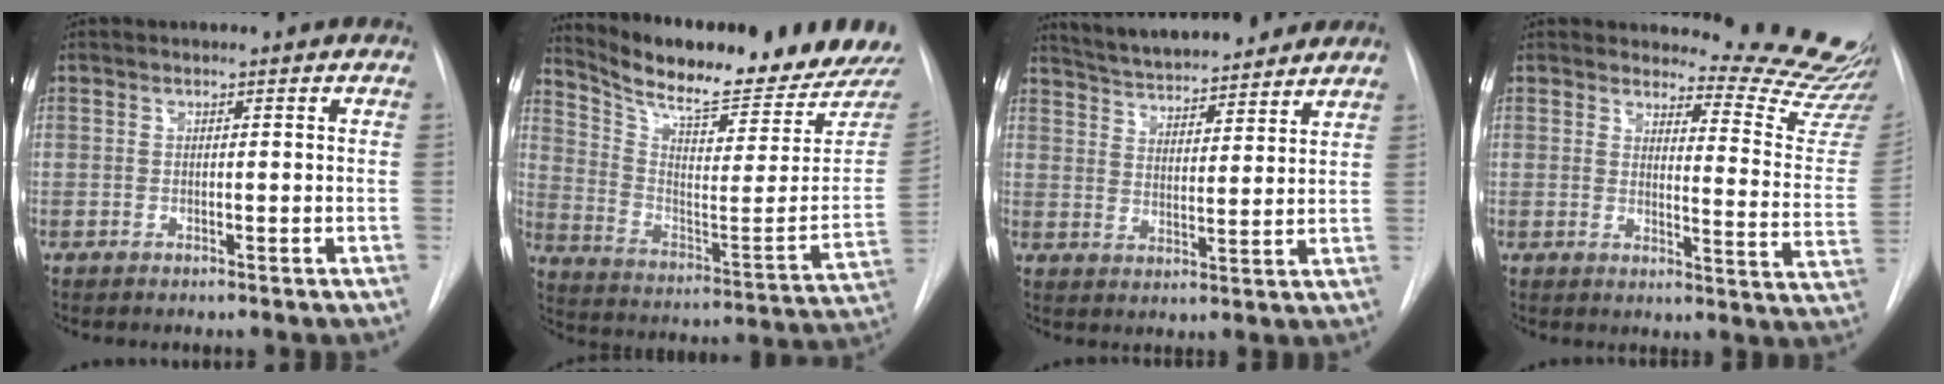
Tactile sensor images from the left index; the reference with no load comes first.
{"total": 23.4, "force": [21.4, 1.7, 9.3], "torque": [-0.161, -0.079, 0.305]}
{"total": 15.6, "force": [14.2, 2.6, 5.9], "torque": [-0.096, 0.021, 0.215]}
{"total": 15.2, "force": [15.0, 0.3, 2.3], "torque": [-0.010, -0.146, 0.151]}